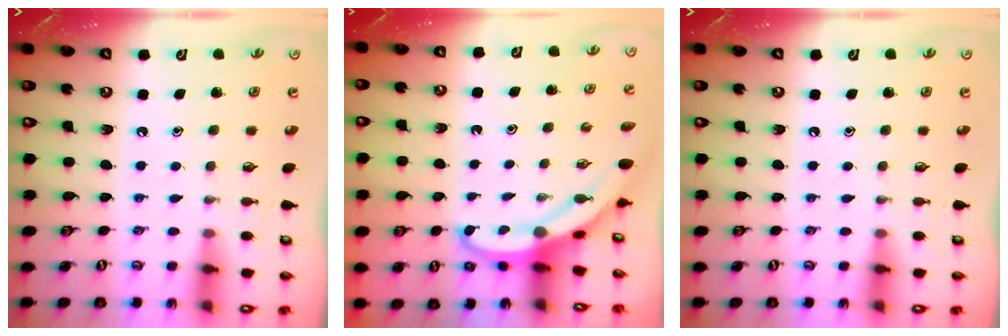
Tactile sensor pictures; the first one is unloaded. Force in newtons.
{"total": 4.4, "press": 4.4, "slide": 0.4}
{"total": 0.0}